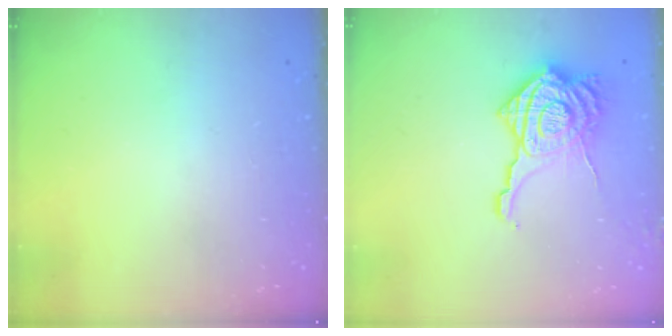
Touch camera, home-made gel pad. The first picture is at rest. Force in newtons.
{"total": 15.7, "press": 15.6, "slide": 1.6}